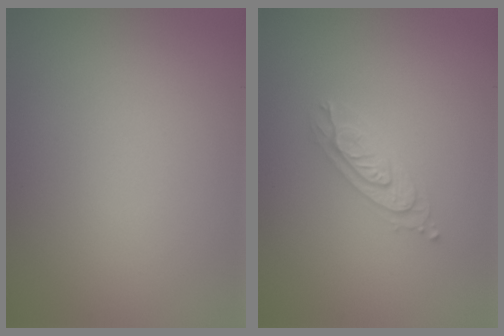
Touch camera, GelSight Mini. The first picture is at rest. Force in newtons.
{"total": 2.6, "press": 2.6, "slide": 0.5}